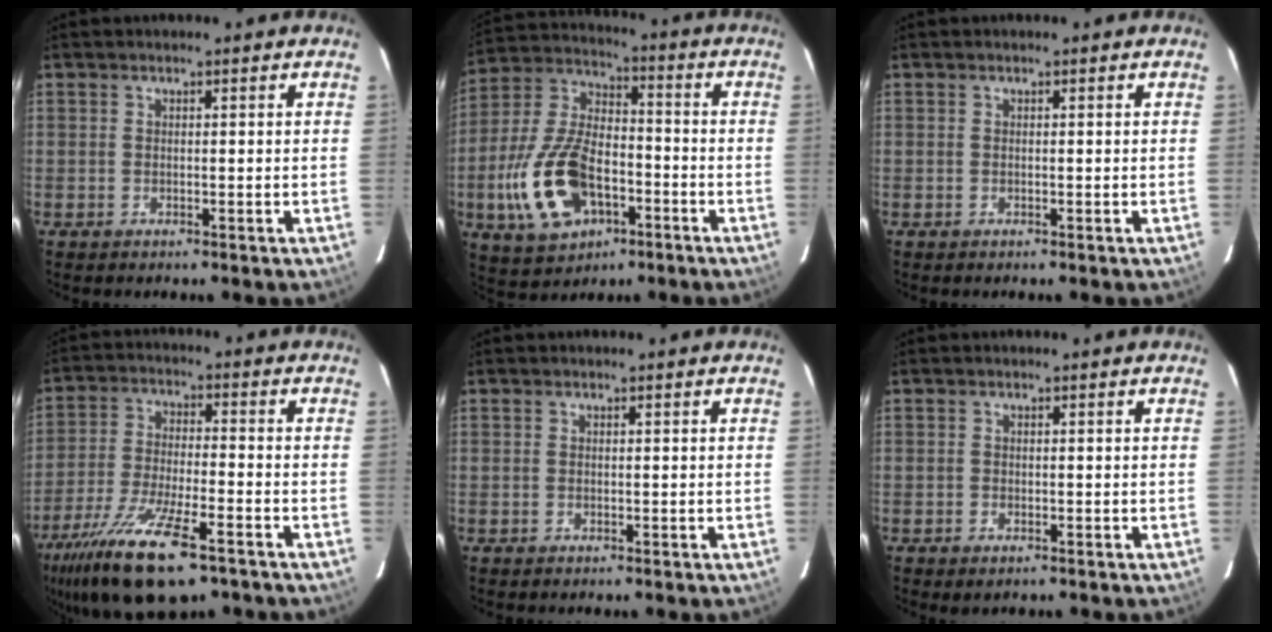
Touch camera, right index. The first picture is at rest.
{"total": 18.2, "force": [-6.4, 10.3, 13.6], "torque": [-0.303, -0.001, -0.106]}
{"total": 0.0}
{"total": 17.9, "force": [-11.7, 5.0, 12.7], "torque": [-0.260, -0.052, -0.211]}
{"total": 0.0}
{"total": 1.3, "force": [-0.8, 0.9, 0.6], "torque": [-0.011, -0.003, -0.013]}